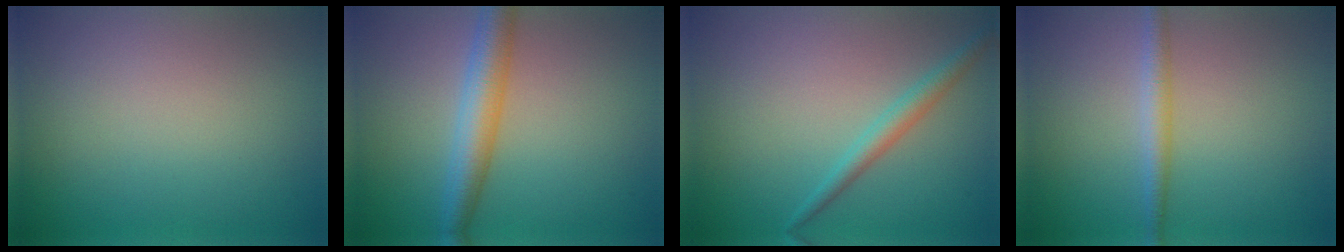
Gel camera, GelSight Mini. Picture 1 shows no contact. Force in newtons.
{"total": 4.5, "press": 4.5, "slide": 0.1}
{"total": 2.0, "press": 2.0, "slide": 0.1}
{"total": 2.1, "press": 2.1, "slide": 0.0}